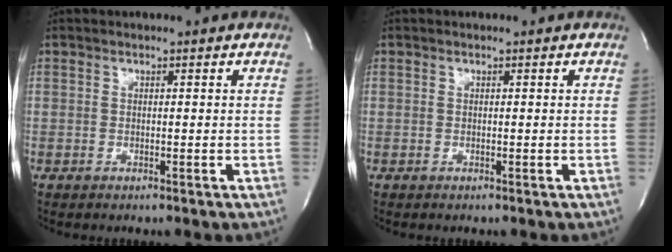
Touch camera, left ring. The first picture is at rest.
{"total": 0.0}